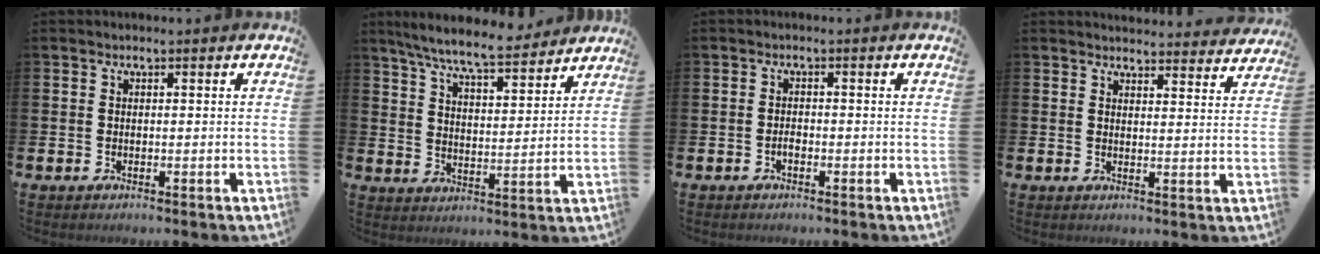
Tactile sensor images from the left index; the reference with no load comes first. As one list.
[{"total": 7.9, "force": [7.3, 0.9, 2.9], "torque": [-0.079, -0.043, 0.129]}, {"total": 1.1, "force": [-0.6, 0.4, 0.8], "torque": [-0.015, -0.001, -0.013]}, {"total": 3.7, "force": [3.7, 0.4, 0.1], "torque": [-0.001, -0.027, 0.065]}]